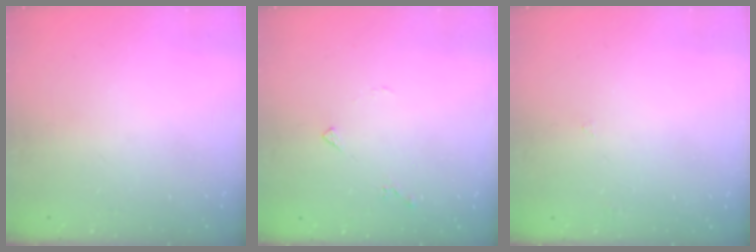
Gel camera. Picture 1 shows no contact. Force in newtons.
{"total": 4.0, "press": 4.0, "slide": 0.8}
{"total": 1.6, "press": 1.5, "slide": 0.4}